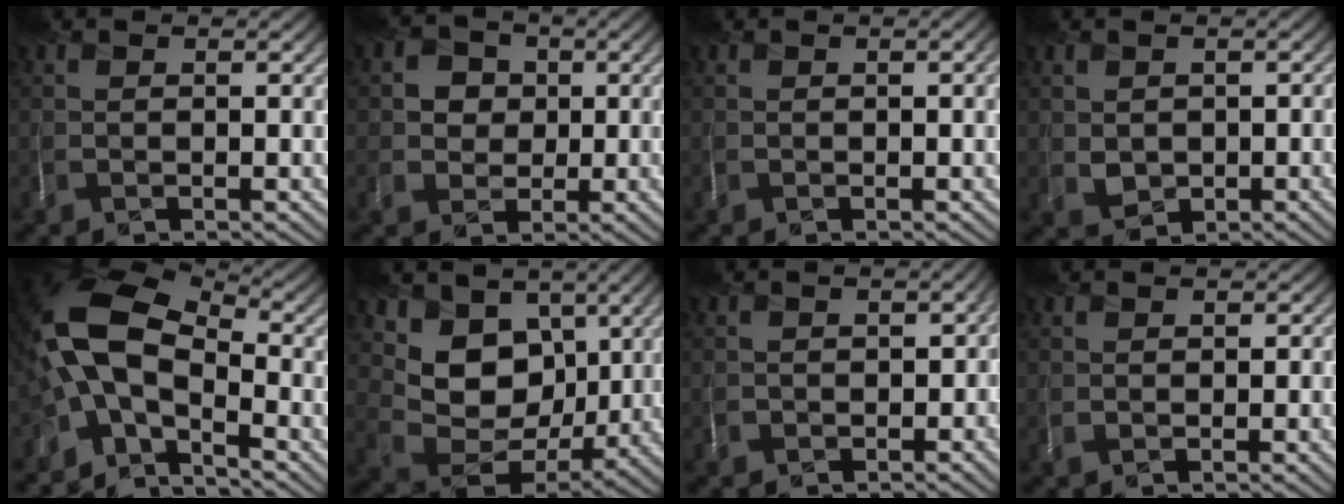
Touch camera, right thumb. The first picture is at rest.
{"total": 3.7, "force": [0.7, 3.6, 0.7], "torque": [-0.021, -0.003, 0.007]}
{"total": 0.5, "force": [0.0, 0.2, 0.5], "torque": [-0.002, 0.002, -0.001]}
{"total": 2.6, "force": [0.6, 2.4, 0.6], "torque": [-0.021, -0.009, 0.021]}
{"total": 11.8, "force": [-2.1, 6.3, 9.8], "torque": [-0.206, 0.001, -0.060]}
{"total": 9.8, "force": [4.2, 7.4, 4.7], "torque": [-0.105, -0.025, 0.073]}
{"total": 2.1, "force": [-1.2, 1.7, 0.2], "torque": [0.006, -0.012, -0.016]}
{"total": 0.5, "force": [-0.1, 0.5, 0.0], "torque": [0.001, -0.004, 0.004]}